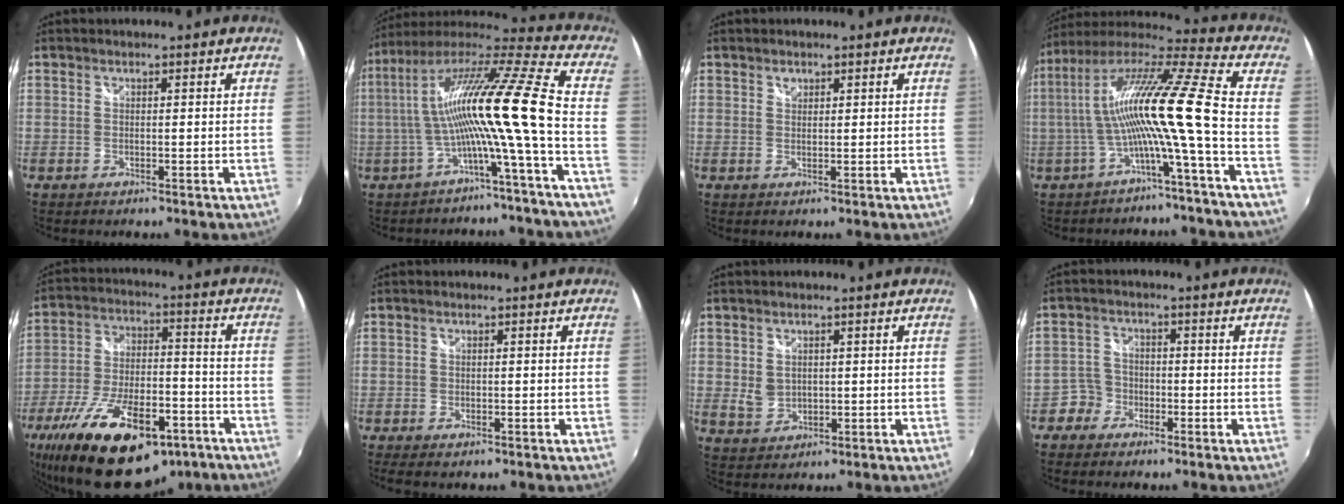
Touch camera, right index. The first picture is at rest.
{"total": 15.9, "force": [-2.1, -1.6, 15.7], "torque": [-0.261, -0.003, -0.043]}
{"total": 1.2, "force": [0.7, 0.8, 0.3], "torque": [-0.003, 0.002, 0.011]}
{"total": 14.0, "force": [-2.4, -1.7, 13.7], "torque": [-0.231, 0.001, -0.047]}
{"total": 24.7, "force": [-16.2, 10.3, 15.6], "torque": [-0.296, -0.027, -0.250]}
{"total": 2.8, "force": [-2.1, 1.0, 1.6], "torque": [-0.037, -0.013, -0.036]}
{"total": 3.8, "force": [0.4, 3.2, 1.9], "torque": [-0.031, -0.001, 0.013]}
{"total": 3.8, "force": [-2.4, 2.9, -0.4], "torque": [0.004, 0.015, -0.049]}